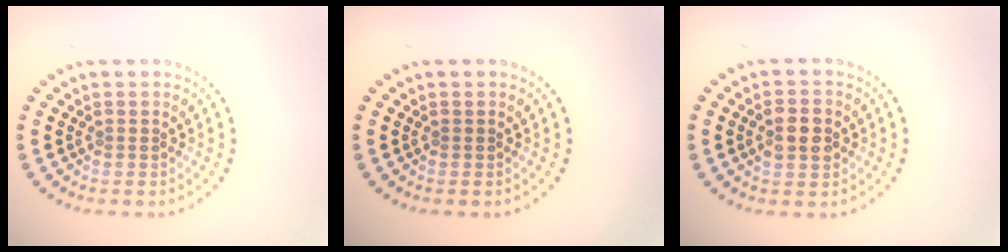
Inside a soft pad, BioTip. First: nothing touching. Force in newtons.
{"total": 0.0}
{"total": 2.9, "press": 2.9, "slide": 0.1}